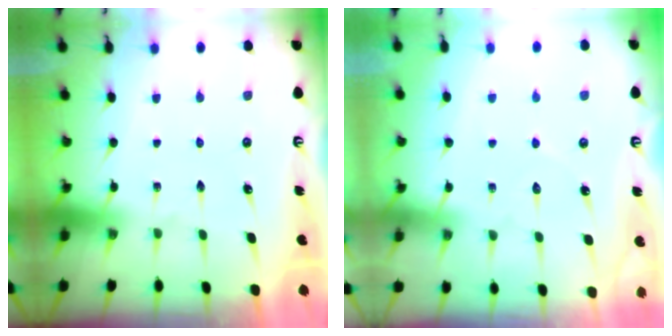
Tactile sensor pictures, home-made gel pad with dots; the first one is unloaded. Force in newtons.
{"total": 4.9, "press": 4.8, "slide": 0.6}